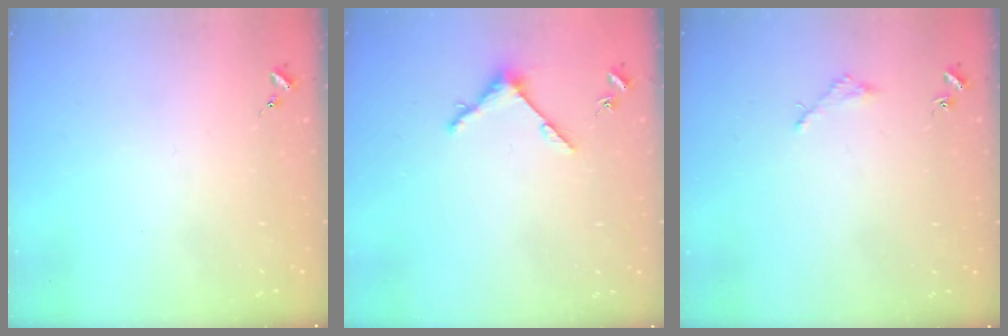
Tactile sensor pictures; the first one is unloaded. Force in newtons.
{"total": 4.8, "press": 4.8, "slide": 0.6}
{"total": 1.6, "press": 1.6, "slide": 0.2}